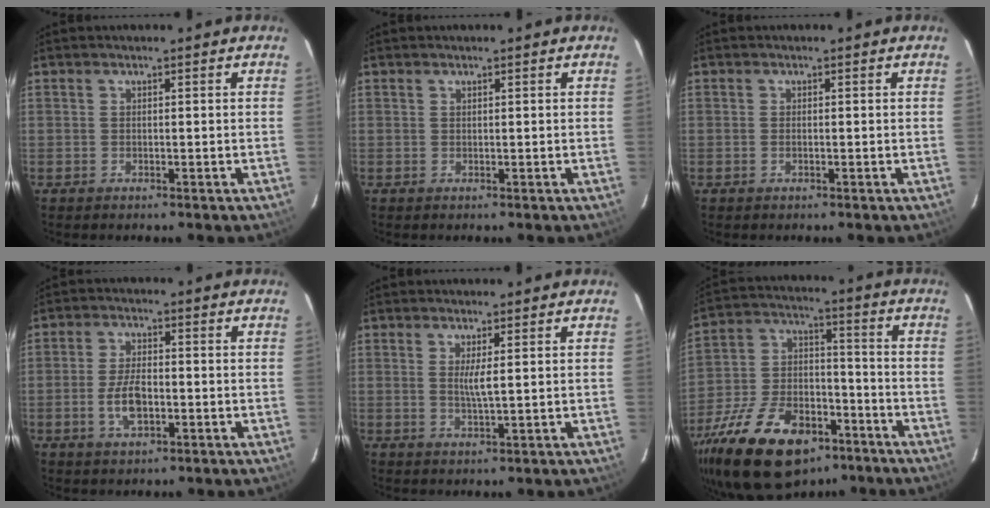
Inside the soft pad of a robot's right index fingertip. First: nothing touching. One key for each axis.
{"total": 0.0}
{"total": 0.6, "fx": -0.2, "fy": 0.2, "fz": 0.5, "tx": -0.011, "ty": 0.000, "tz": -0.004}
{"total": 6.2, "fx": -1.8, "fy": 2.8, "fz": 5.2, "tx": -0.108, "ty": 0.000, "tz": -0.033}
{"total": 2.7, "fx": 0.6, "fy": 0.0, "fz": 2.7, "tx": -0.049, "ty": -0.006, "tz": 0.009}
{"total": 24.8, "fx": -15.2, "fy": 13.3, "fz": 14.4, "tx": -0.302, "ty": -0.007, "tz": -0.242}